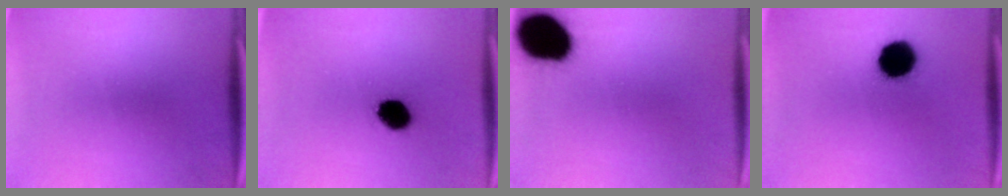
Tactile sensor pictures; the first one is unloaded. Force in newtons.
{"total": 7.2}
{"total": 17.4}
{"total": 12.1}